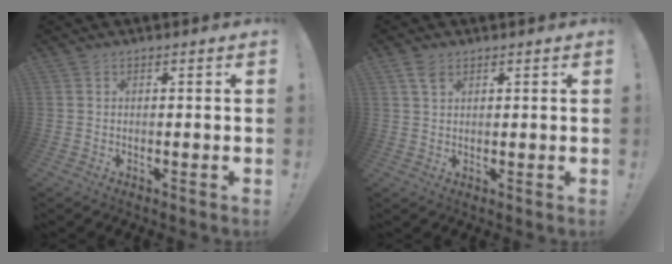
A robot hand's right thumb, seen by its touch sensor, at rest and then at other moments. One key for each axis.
{"total": 3.5, "fx": 2.1, "fy": 1.7, "fz": 2.1, "tx": -0.042, "ty": -0.003, "tz": 0.040}